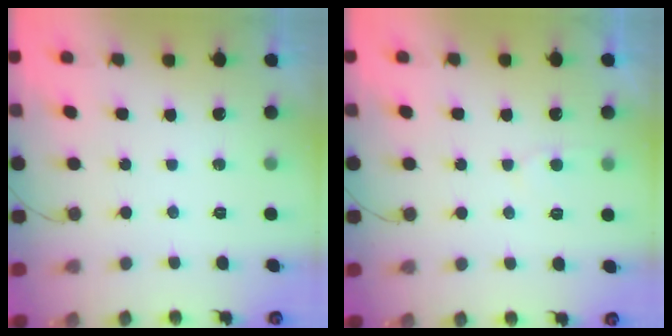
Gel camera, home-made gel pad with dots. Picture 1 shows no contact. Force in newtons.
{"total": 4.7, "press": 4.7, "slide": 0.4}